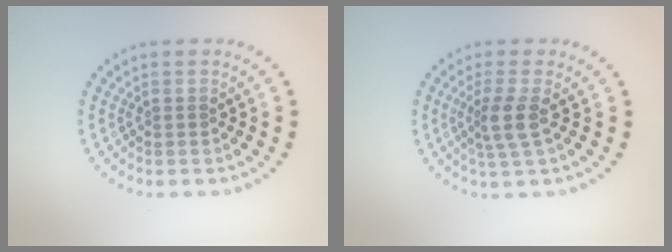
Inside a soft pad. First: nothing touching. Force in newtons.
{"total": 2.5, "press": 2.0, "slide": 1.5}